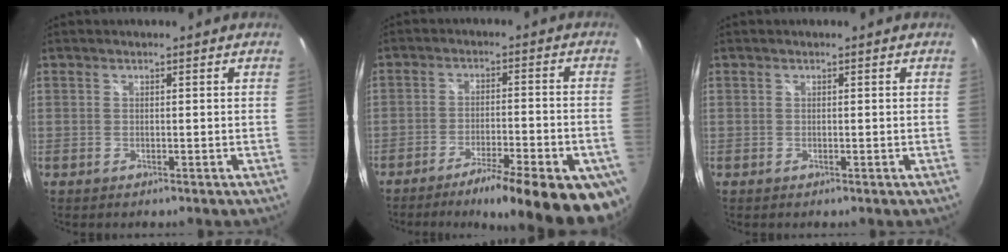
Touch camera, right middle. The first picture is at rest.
{"total": 19.1, "force": [-14.1, 4.0, 12.2], "torque": [-0.178, -0.028, -0.193]}
{"total": 0.0}